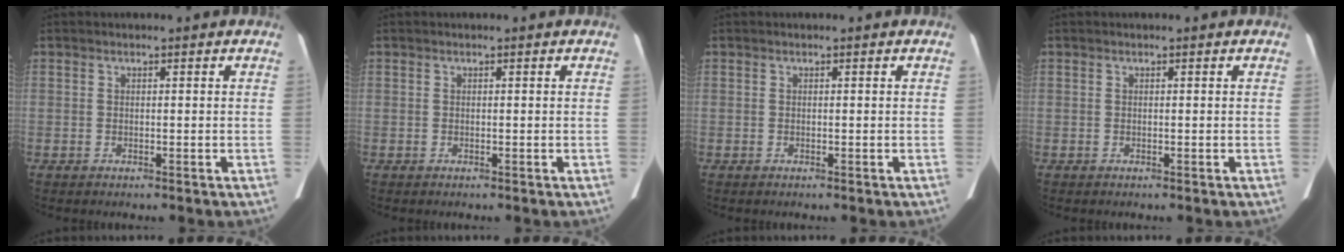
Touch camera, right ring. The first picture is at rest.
{"total": 0.0}
{"total": 0.0}
{"total": 0.0}